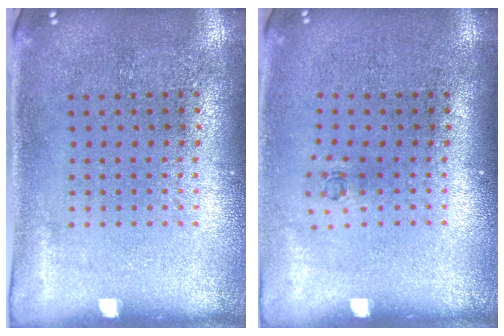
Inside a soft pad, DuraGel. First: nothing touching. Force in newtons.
{"total": 0.6, "press": 0.2, "slide": 0.5}